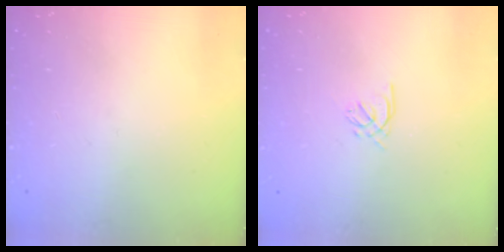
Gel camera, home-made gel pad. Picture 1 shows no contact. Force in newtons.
{"total": 1.2, "press": 1.0, "slide": 0.5}